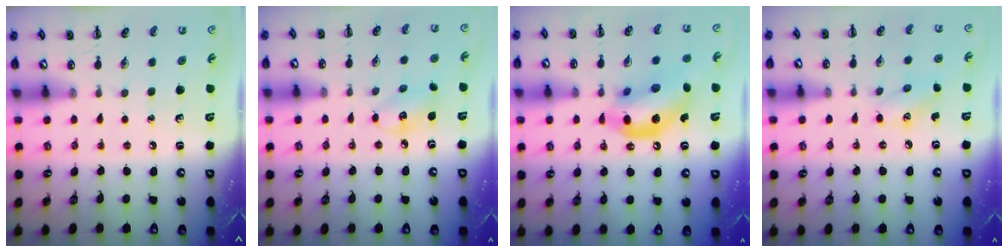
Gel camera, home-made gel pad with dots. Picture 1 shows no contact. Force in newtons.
{"total": 5.5, "press": 5.5, "slide": 0.9}
{"total": 14.6, "press": 14.1, "slide": 3.9}
{"total": 7.0, "press": 6.8, "slide": 1.6}